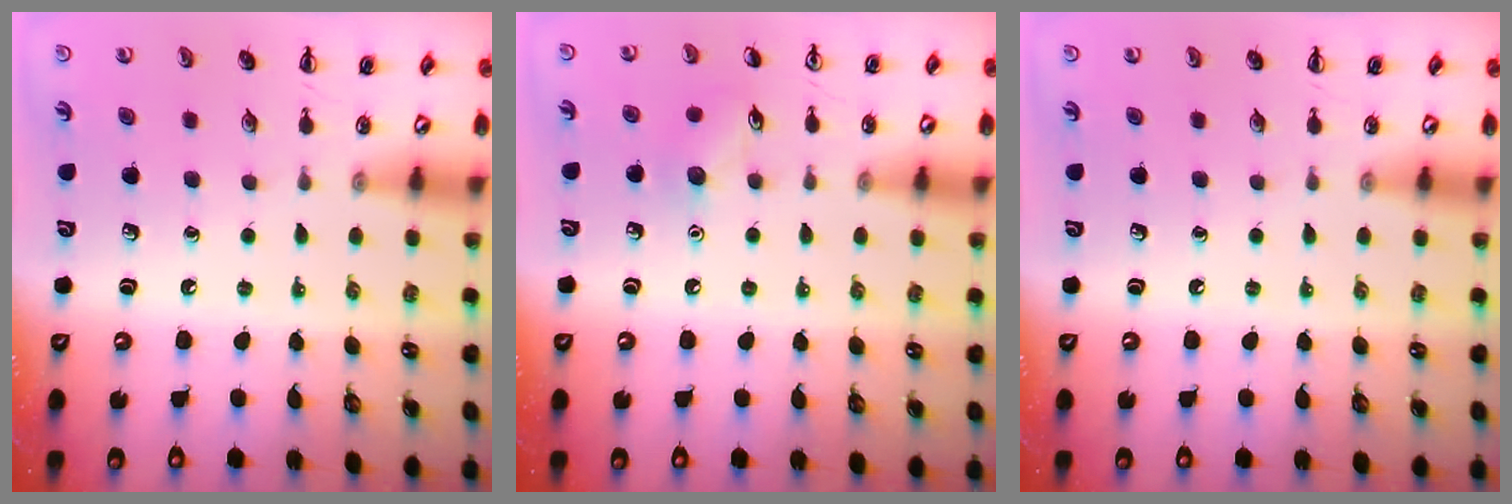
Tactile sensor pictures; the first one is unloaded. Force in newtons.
{"total": 6.1, "press": 5.9, "slide": 1.4}
{"total": 0.0}